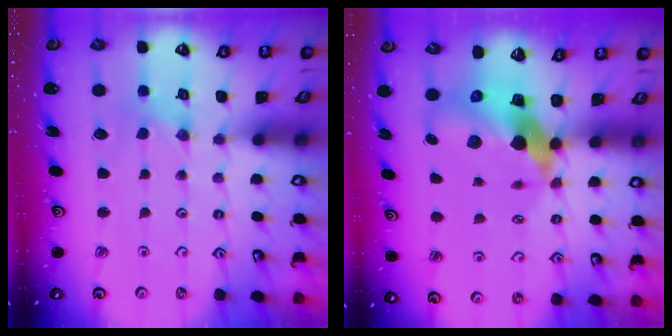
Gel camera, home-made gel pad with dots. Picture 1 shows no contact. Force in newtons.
{"total": 13.0, "press": 12.9, "slide": 2.2}